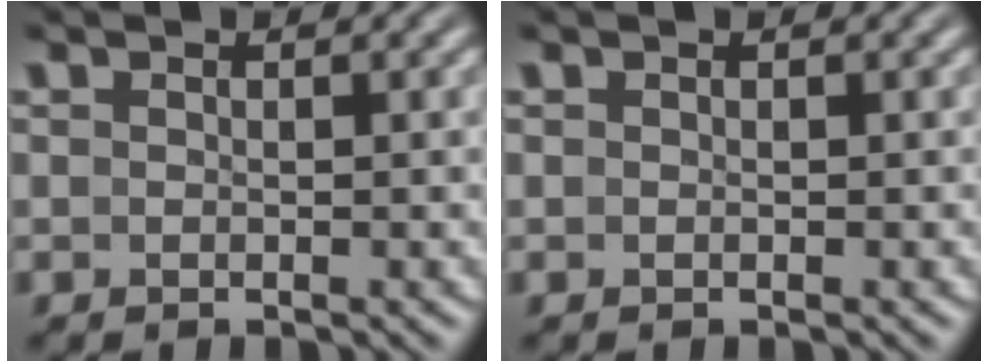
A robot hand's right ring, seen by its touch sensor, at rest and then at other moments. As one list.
[{"total": 0.0}]